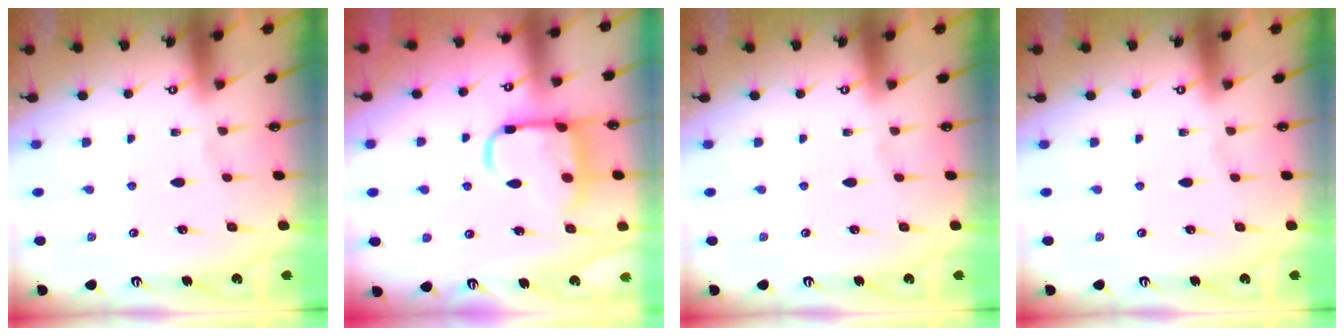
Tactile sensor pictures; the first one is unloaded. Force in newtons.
{"total": 12.8, "press": 12.8, "slide": 1.4}
{"total": 0.0}
{"total": 0.0}